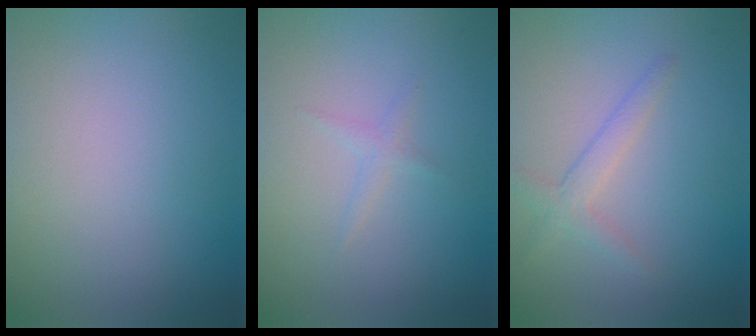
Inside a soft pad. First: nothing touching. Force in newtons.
{"total": 0.9, "press": 0.9, "slide": 0.0}
{"total": 2.0, "press": 2.0, "slide": 0.1}